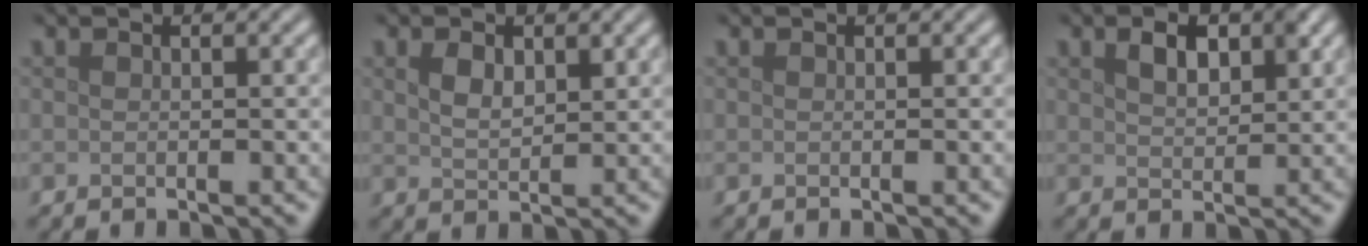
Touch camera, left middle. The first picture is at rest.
{"total": 2.3, "force": [1.1, 1.3, 1.6], "torque": [-0.034, -0.001, 0.024]}
{"total": 0.0}
{"total": 3.3, "force": [1.6, 1.7, 2.3], "torque": [-0.043, 0.005, 0.030]}